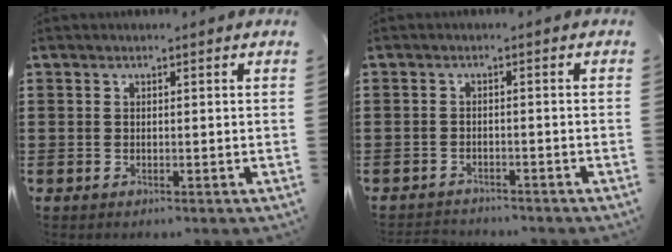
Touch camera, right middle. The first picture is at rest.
{"total": 1.7, "force": [-1.7, 0.2, -0.1], "torque": [-0.005, 0.000, -0.038]}